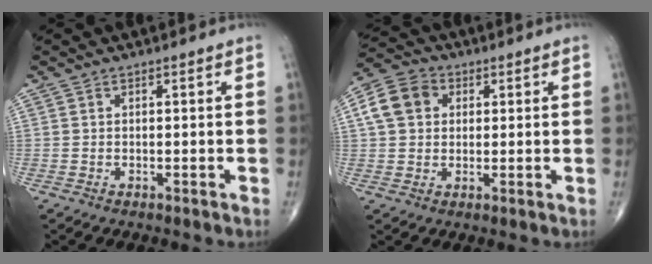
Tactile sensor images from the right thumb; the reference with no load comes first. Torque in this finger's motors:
{"motor_torque": [1.34, 1.17, 0.46, 0.06, 0.02]}